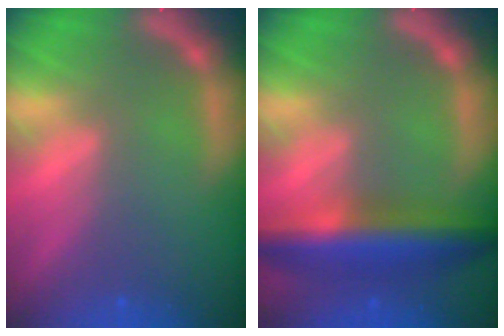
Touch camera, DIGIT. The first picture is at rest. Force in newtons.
{"total": 7.5}